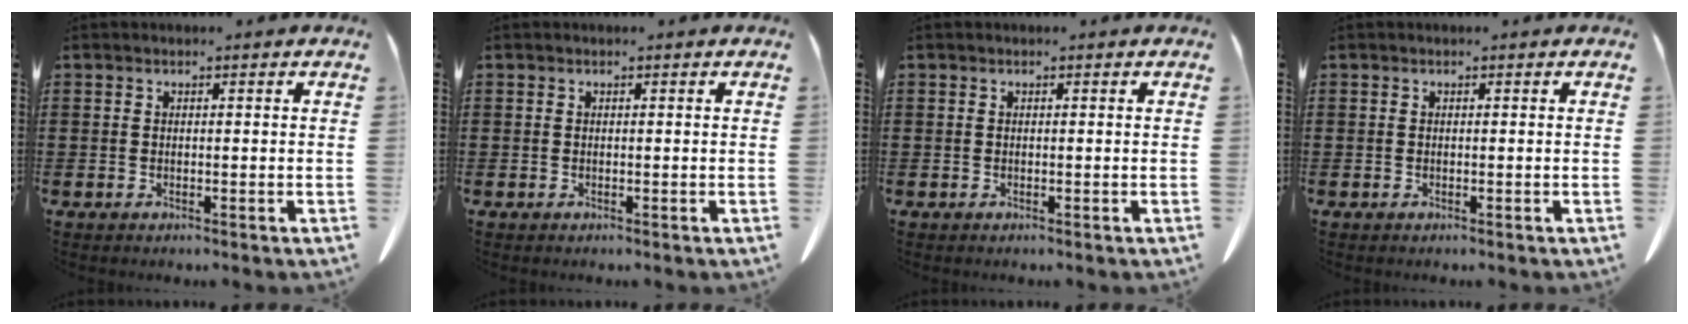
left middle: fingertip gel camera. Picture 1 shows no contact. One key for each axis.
{"total": 0.0}
{"total": 0.0}
{"total": 0.0}